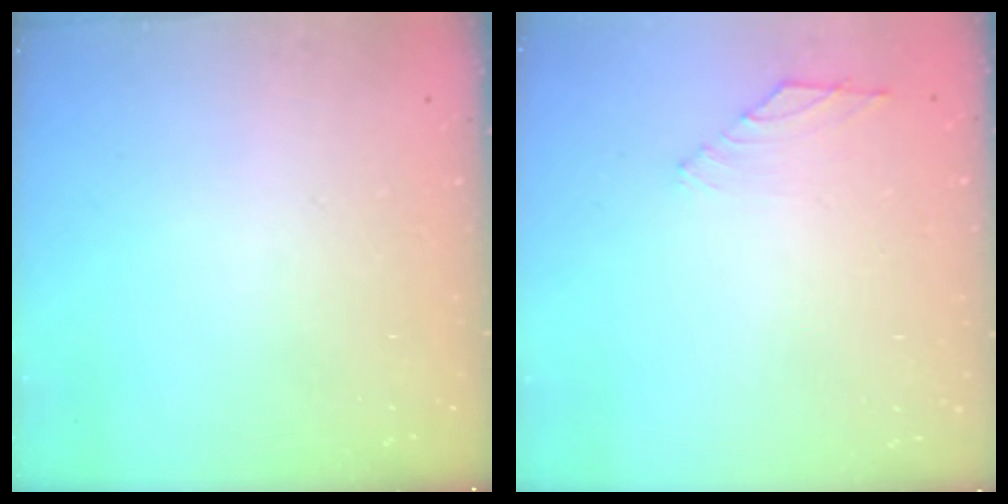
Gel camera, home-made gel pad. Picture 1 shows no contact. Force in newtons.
{"total": 1.4, "press": 1.3, "slide": 0.6}